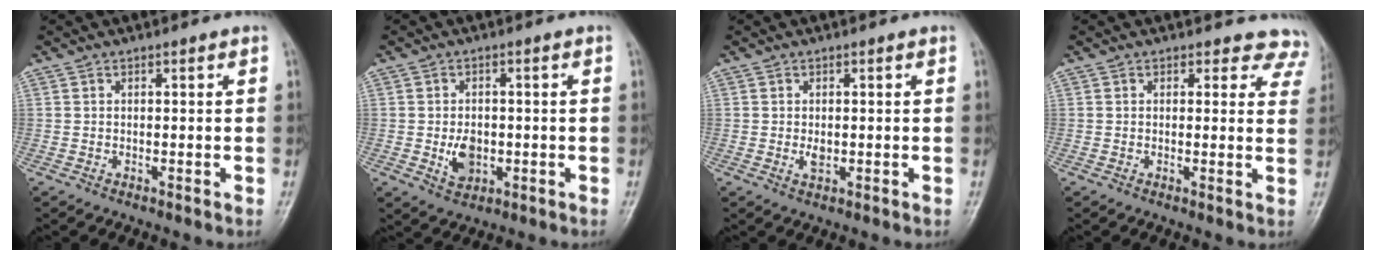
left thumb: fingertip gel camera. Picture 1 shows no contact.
{"total": 5.1, "force": [-0.8, 3.7, 3.4], "torque": [-0.041, -0.001, -0.009]}
{"total": 1.9, "force": [-0.1, 1.1, 1.5], "torque": [-0.023, -0.003, -0.001]}
{"total": 6.6, "force": [5.8, 3.2, -0.1], "torque": [0.059, -0.022, 0.028]}